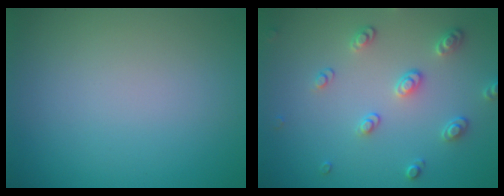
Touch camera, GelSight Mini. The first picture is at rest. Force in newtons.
{"total": 2.6, "press": 2.5, "slide": 0.7}